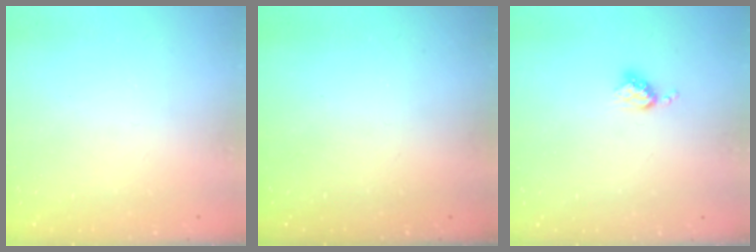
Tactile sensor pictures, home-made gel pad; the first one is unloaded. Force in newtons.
{"total": 0.0}
{"total": 3.5, "press": 3.5, "slide": 0.4}